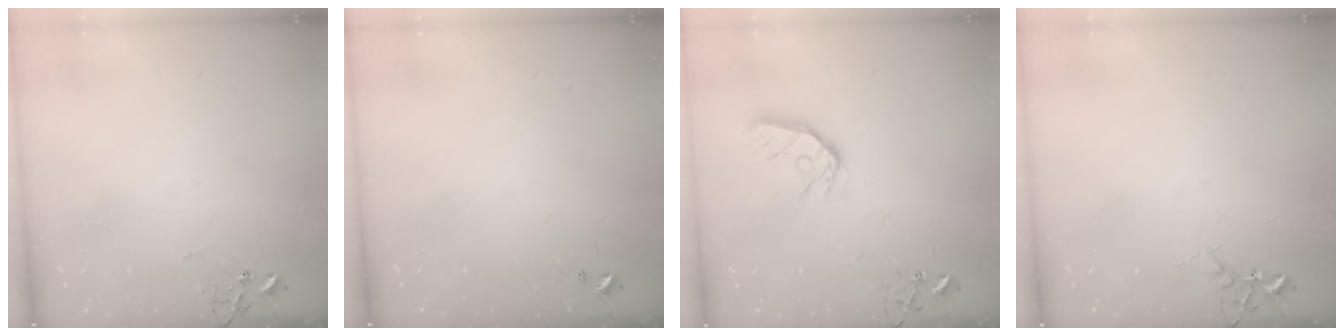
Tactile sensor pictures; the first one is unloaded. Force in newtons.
{"total": 0.0}
{"total": 11.3, "press": 11.2, "slide": 1.3}
{"total": 5.8, "press": 5.7, "slide": 1.0}